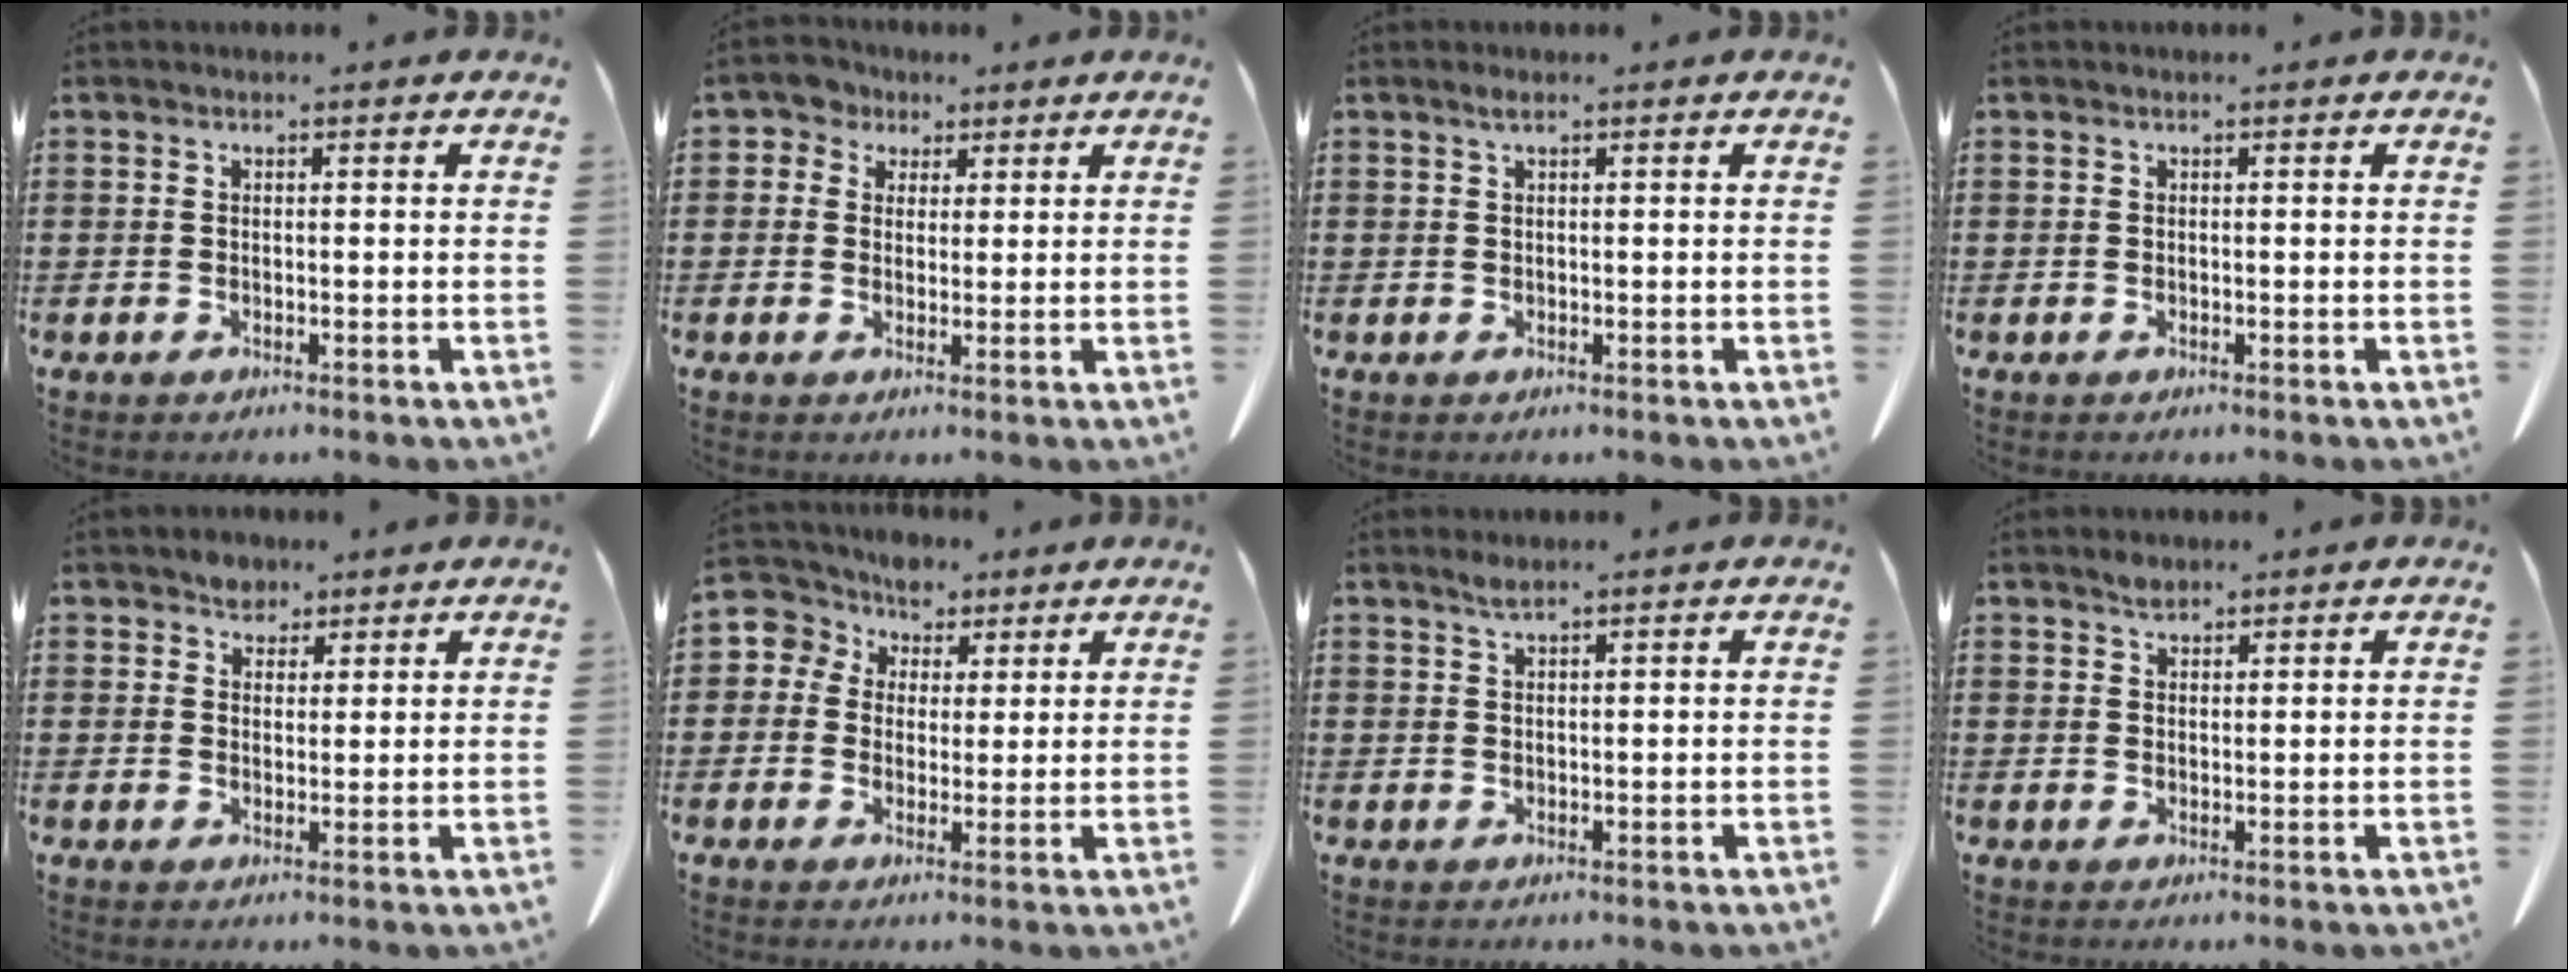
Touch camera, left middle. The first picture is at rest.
{"total": 2.8, "force": [1.6, 2.3, 0.4], "torque": [-0.022, 0.010, 0.027]}
{"total": 0.8, "force": [0.5, 0.0, 0.7], "torque": [-0.014, 0.001, 0.008]}
{"total": 0.0}
{"total": 2.9, "force": [2.3, 1.6, 0.4], "torque": [-0.016, 0.008, 0.046]}
{"total": 5.0, "force": [2.8, 4.2, 0.4], "torque": [-0.041, -0.005, 0.046]}
{"total": 1.5, "force": [1.2, 0.1, 1.0], "torque": [-0.021, -0.001, 0.022]}
{"total": 1.5, "force": [1.3, 0.6, 0.5], "torque": [-0.013, 0.000, 0.026]}